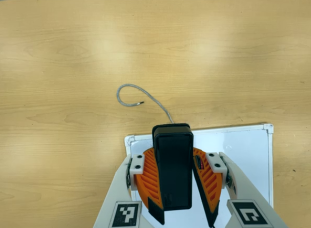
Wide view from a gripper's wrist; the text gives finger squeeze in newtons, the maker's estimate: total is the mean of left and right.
{"total": 11.0, "left": 10.4, "right": 11.6}